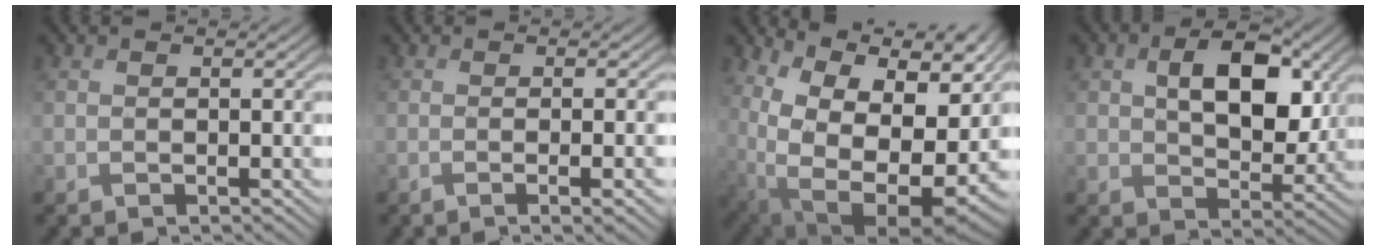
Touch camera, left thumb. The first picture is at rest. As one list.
[{"total": 4.6, "force": [-1.2, 1.0, 4.3], "torque": [-0.050, 0.002, -0.026]}, {"total": 17.6, "force": [1.3, 10.8, 13.8], "torque": [-0.214, -0.020, 0.061]}, {"total": 9.8, "force": [2.3, 6.3, 7.2], "torque": [-0.124, -0.004, 0.034]}]